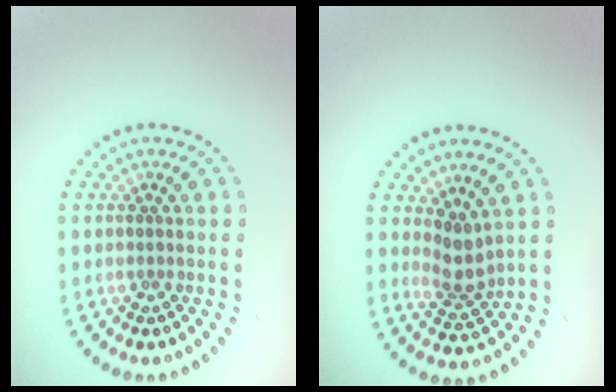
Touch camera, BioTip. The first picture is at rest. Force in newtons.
{"total": 2.7, "press": 2.1, "slide": 1.8}